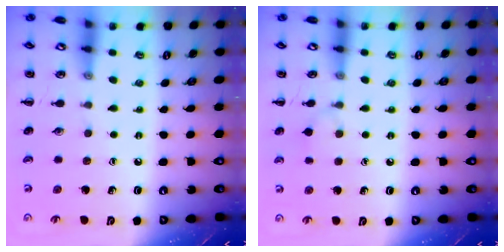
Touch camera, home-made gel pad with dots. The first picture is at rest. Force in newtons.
{"total": 6.5, "press": 6.2, "slide": 1.9}